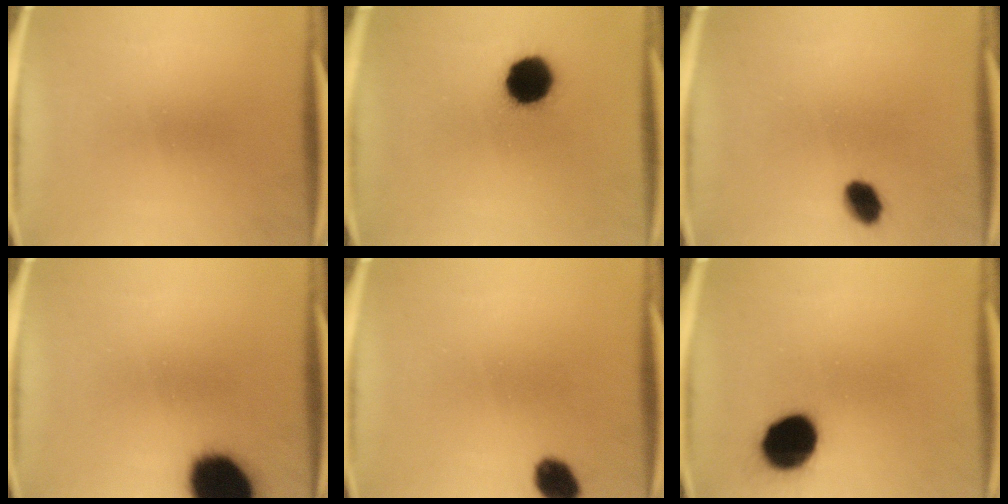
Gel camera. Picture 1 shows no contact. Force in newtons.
{"total": 12.1}
{"total": 4.9}
{"total": 19.6}
{"total": 5.4}
{"total": 14.0}